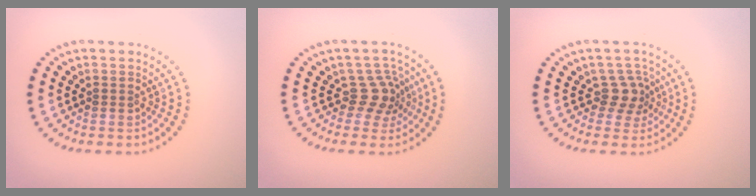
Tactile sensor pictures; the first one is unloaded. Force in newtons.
{"total": 2.8, "press": 2.0, "slide": 2.0}
{"total": 2.4, "press": 1.8, "slide": 1.6}